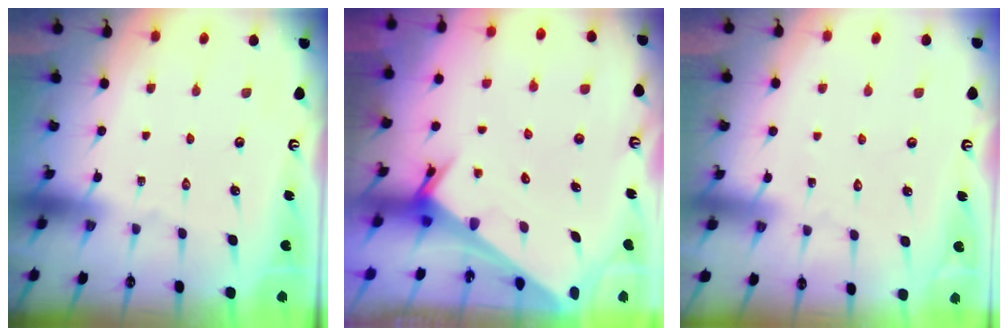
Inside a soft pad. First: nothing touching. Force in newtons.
{"total": 4.6, "press": 4.6, "slide": 0.2}
{"total": 2.7, "press": 2.7, "slide": 0.2}